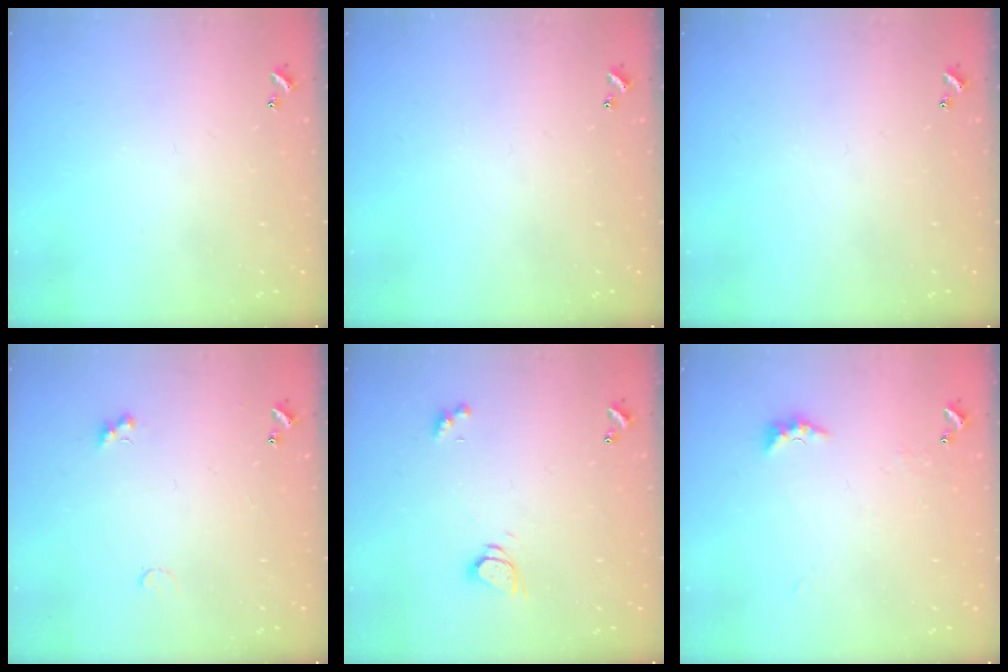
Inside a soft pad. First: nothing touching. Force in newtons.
{"total": 0.0}
{"total": 0.0}
{"total": 1.9, "press": 1.7, "slide": 0.7}
{"total": 2.7, "press": 2.7, "slide": 0.3}
{"total": 2.9, "press": 2.8, "slide": 0.7}